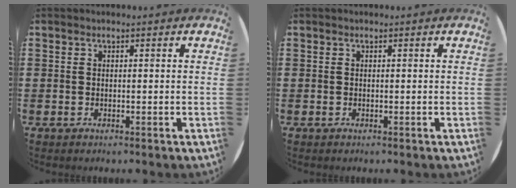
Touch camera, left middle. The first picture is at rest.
{"total": 0.0}